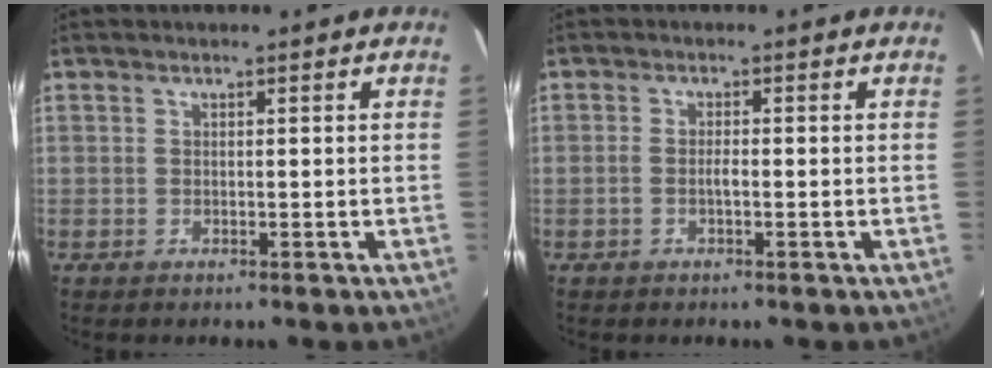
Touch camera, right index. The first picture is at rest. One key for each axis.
{"total": 1.5, "fx": -0.6, "fy": 0.3, "fz": 1.3, "tx": -0.028, "ty": 0.003, "tz": -0.012}